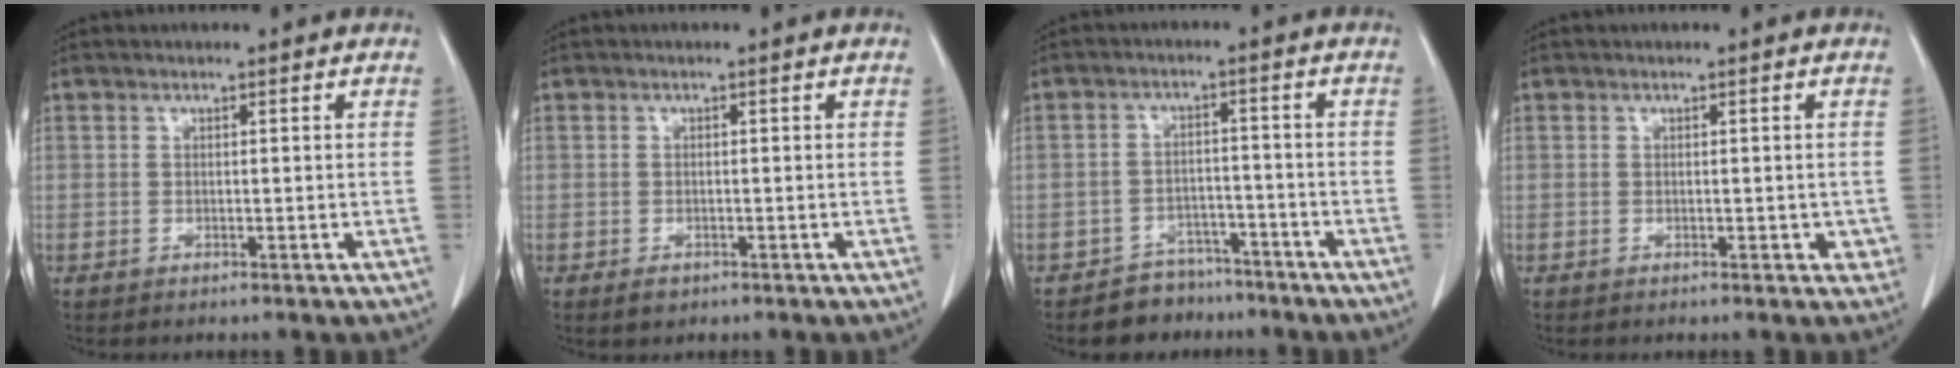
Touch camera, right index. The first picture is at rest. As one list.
[{"total": 1.5, "force": [-0.8, 1.1, 0.6], "torque": [-0.011, 0.001, -0.007]}, {"total": 5.4, "force": [-4.4, 3.2, -0.2], "torque": [0.009, 0.017, -0.069]}, {"total": 1.9, "force": [-0.5, 1.2, 1.4], "torque": [-0.005, 0.005, -0.004]}]